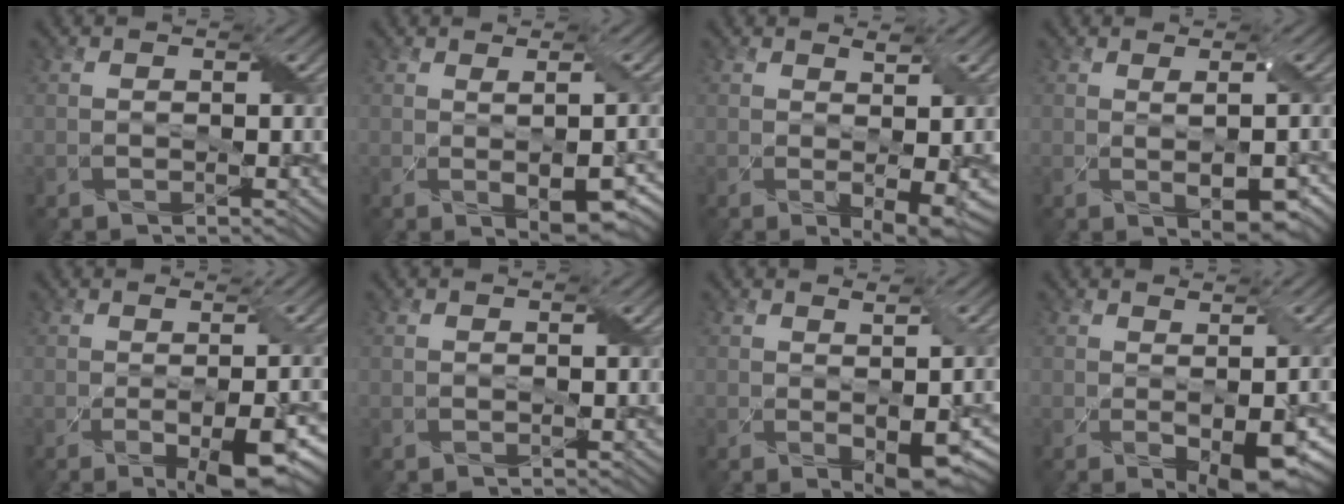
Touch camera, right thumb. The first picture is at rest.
{"total": 4.9, "force": [-0.7, 1.7, 4.5], "torque": [-0.067, -0.009, 0.008]}
{"total": 3.6, "force": [0.5, 0.7, 3.5], "torque": [-0.061, -0.005, 0.013]}
{"total": 4.0, "force": [-0.3, 1.3, 3.8], "torque": [-0.061, -0.008, 0.009]}
{"total": 8.8, "force": [-2.6, 2.5, 8.1], "torque": [-0.111, -0.015, -0.027]}
{"total": 0.0}
{"total": 5.1, "force": [-0.6, 1.5, 4.8], "torque": [-0.072, -0.011, 0.003]}
{"total": 6.5, "force": [-1.3, 2.1, 6.1], "torque": [-0.086, -0.011, -0.002]}